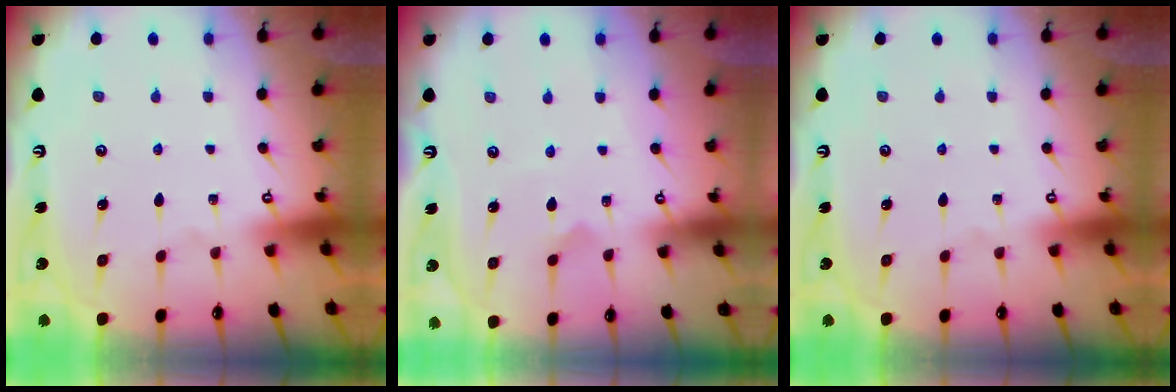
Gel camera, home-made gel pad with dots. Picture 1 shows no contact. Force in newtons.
{"total": 4.4, "press": 4.3, "slide": 0.4}
{"total": 0.0}